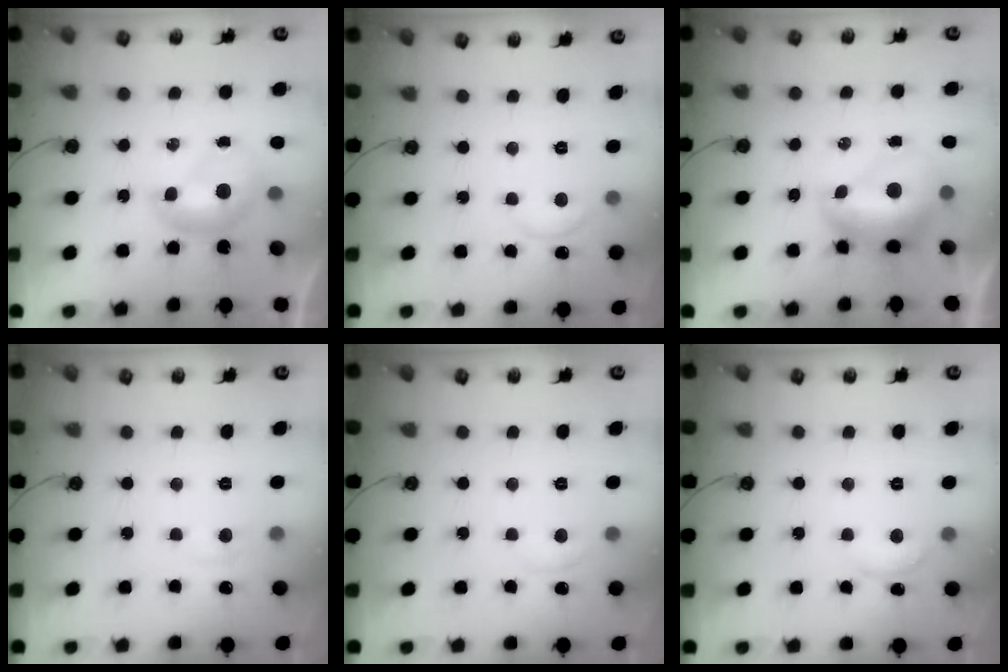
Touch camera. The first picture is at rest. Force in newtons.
{"total": 0.0}
{"total": 2.6, "press": 2.5, "slide": 0.7}
{"total": 1.1, "press": 0.8, "slide": 0.7}
{"total": 1.5, "press": 1.5, "slide": 0.4}
{"total": 1.1, "press": 0.9, "slide": 0.7}